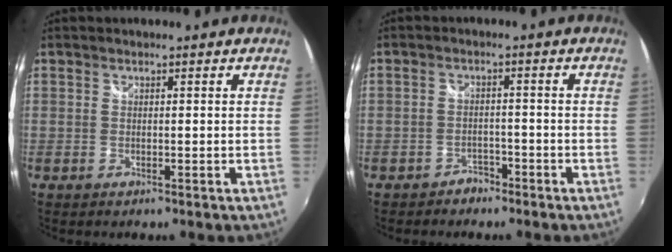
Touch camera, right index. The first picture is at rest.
{"total": 3.0, "force": [-2.5, 1.6, 0.1], "torque": [-0.005, 0.005, -0.041]}